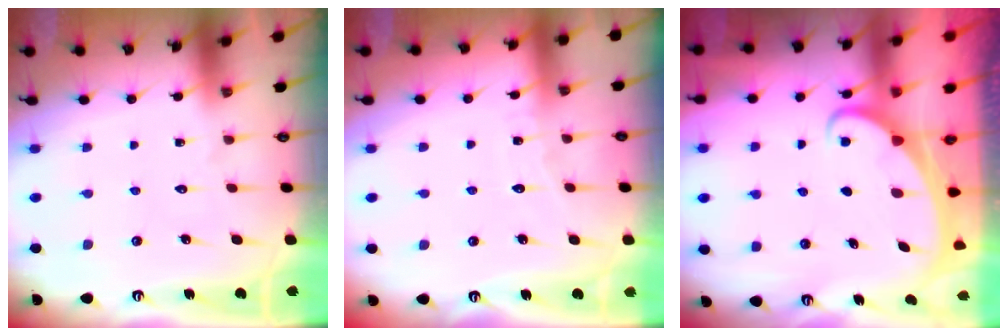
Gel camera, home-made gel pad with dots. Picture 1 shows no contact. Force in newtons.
{"total": 3.5, "press": 3.5, "slide": 0.4}
{"total": 1.9, "press": 1.9, "slide": 0.3}